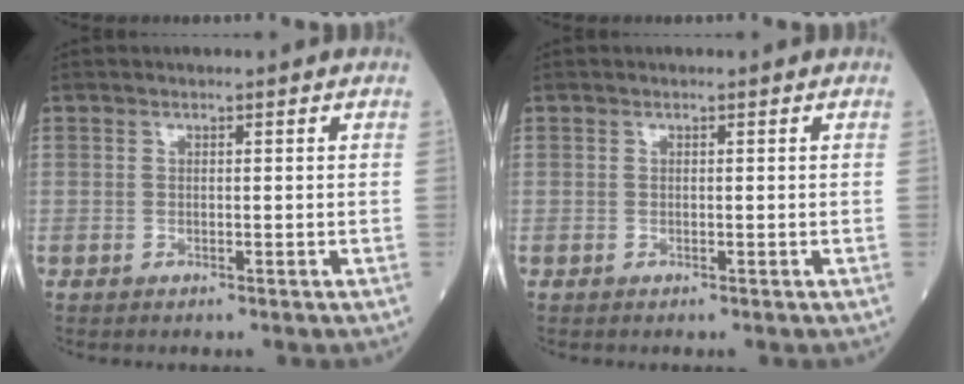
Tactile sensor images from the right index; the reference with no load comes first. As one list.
[{"total": 0.0}]